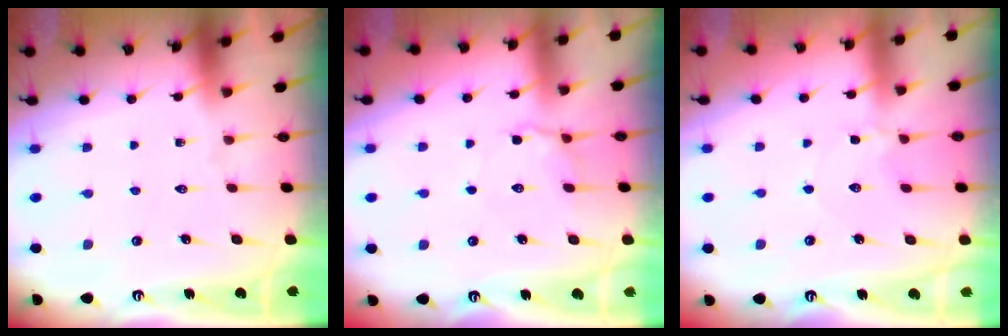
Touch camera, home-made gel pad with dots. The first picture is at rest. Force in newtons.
{"total": 4.7, "press": 4.5, "slide": 1.2}
{"total": 2.2, "press": 2.1, "slide": 0.3}